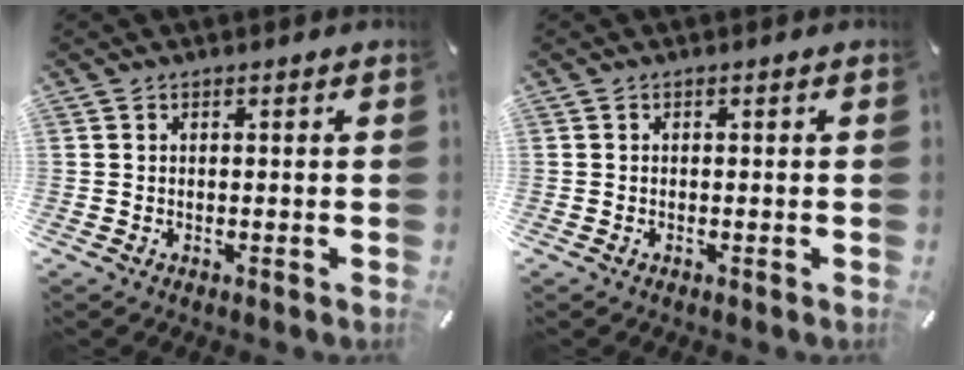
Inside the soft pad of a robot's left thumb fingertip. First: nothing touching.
{"total": 0.0}